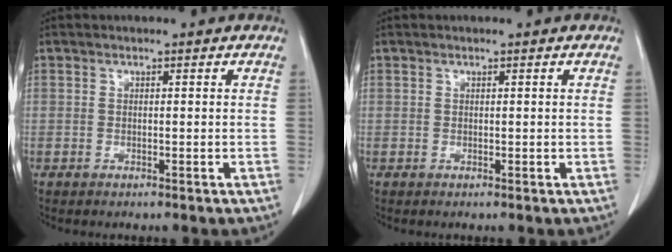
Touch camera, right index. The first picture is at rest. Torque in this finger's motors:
{"motor_torque": [0.00, 0.00, 0.00, 0.00]}